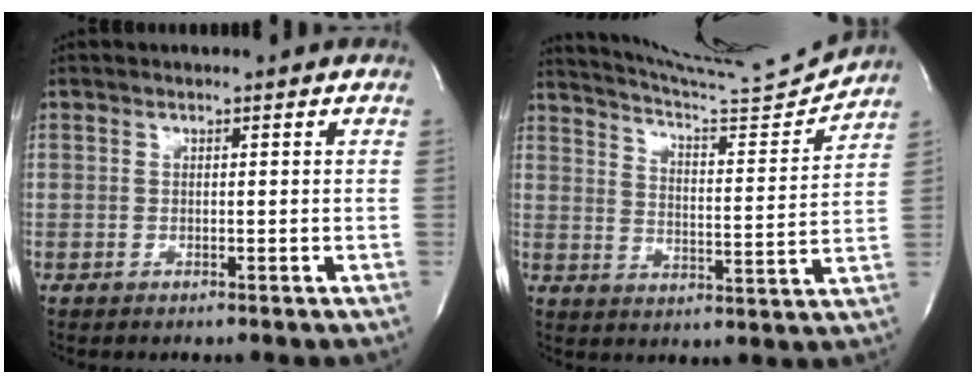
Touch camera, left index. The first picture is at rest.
{"total": 13.8, "force": [13.5, -2.0, 2.0], "torque": [-0.043, -0.055, 0.200]}